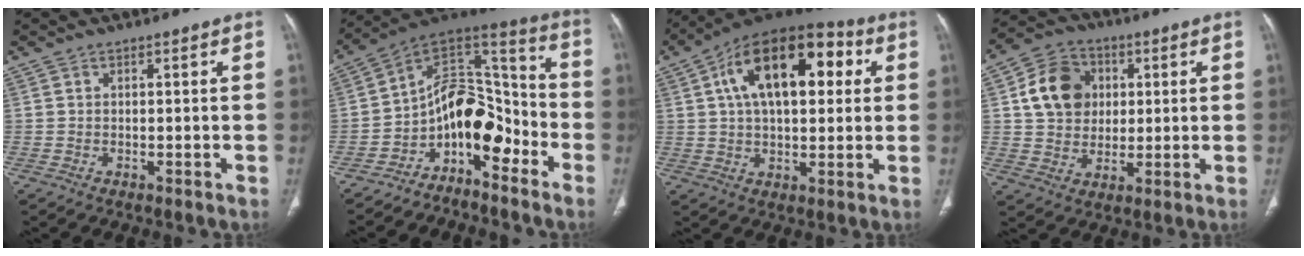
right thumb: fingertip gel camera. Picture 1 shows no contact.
{"total": 13.8, "force": [-6.6, 7.8, 9.3], "torque": [-0.101, 0.107, -0.124]}
{"total": 21.3, "force": [5.7, 11.2, 17.2], "torque": [-0.250, 0.023, 0.080]}
{"total": 12.0, "force": [2.7, 9.9, 6.2], "torque": [-0.082, 0.002, 0.044]}